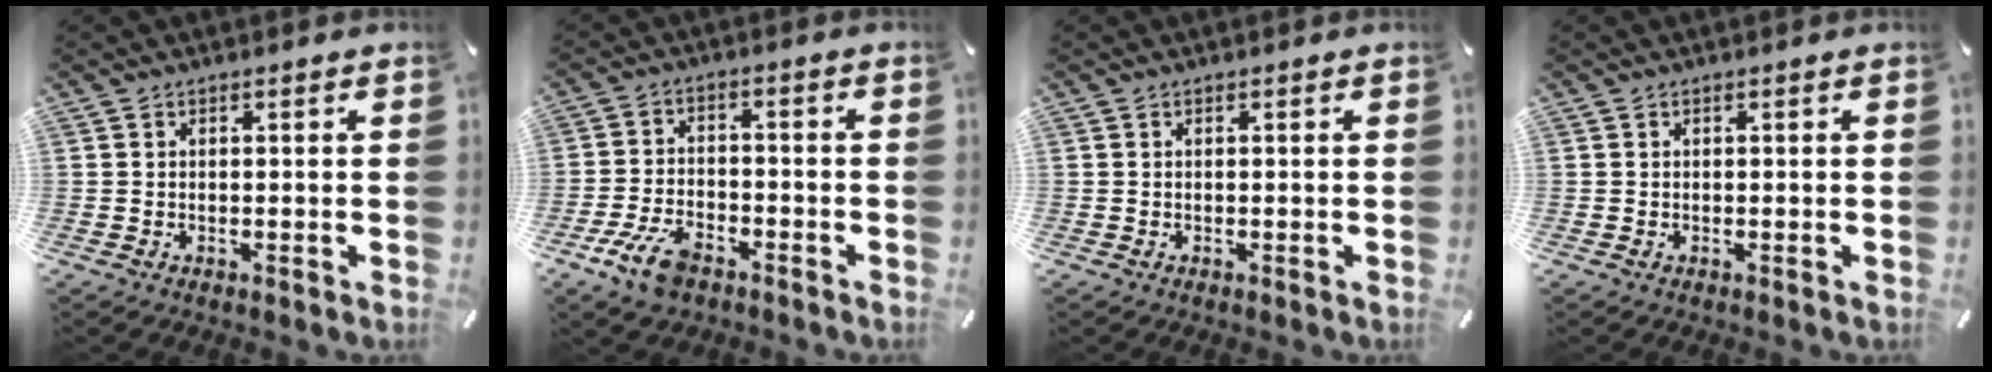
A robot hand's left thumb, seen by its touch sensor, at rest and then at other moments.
{"total": 8.6, "force": [-5.0, 4.6, 5.2], "torque": [-0.122, 0.013, -0.096]}
{"total": 0.0}
{"total": 0.0}